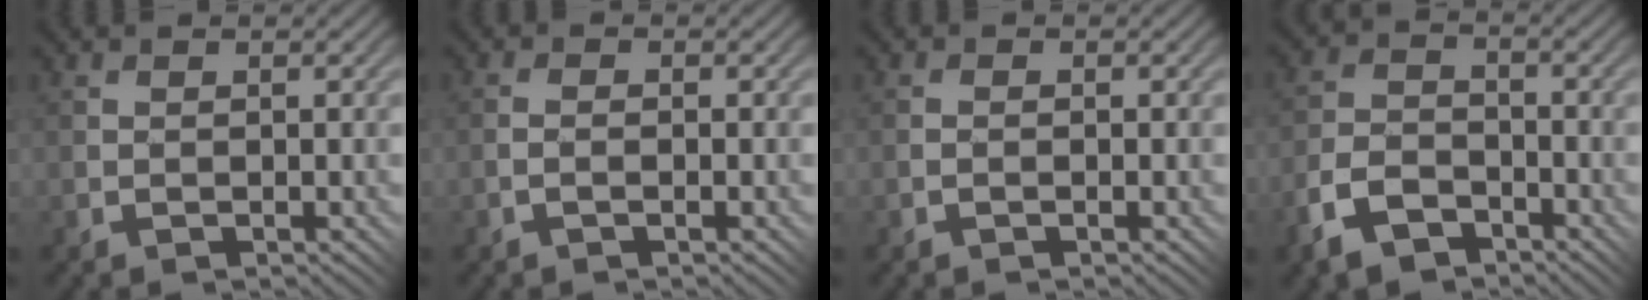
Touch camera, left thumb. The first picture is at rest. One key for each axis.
{"total": 1.3, "fx": -0.5, "fy": 0.7, "fz": 0.9, "tx": -0.007, "ty": 0.008, "tz": -0.009}
{"total": 0.6, "fx": -0.3, "fy": 0.4, "fz": 0.4, "tx": 0.004, "ty": 0.006, "tz": -0.005}
{"total": 6.2, "fx": -4.3, "fy": 3.4, "fz": 2.8, "tx": -0.070, "ty": 0.000, "tz": -0.094}